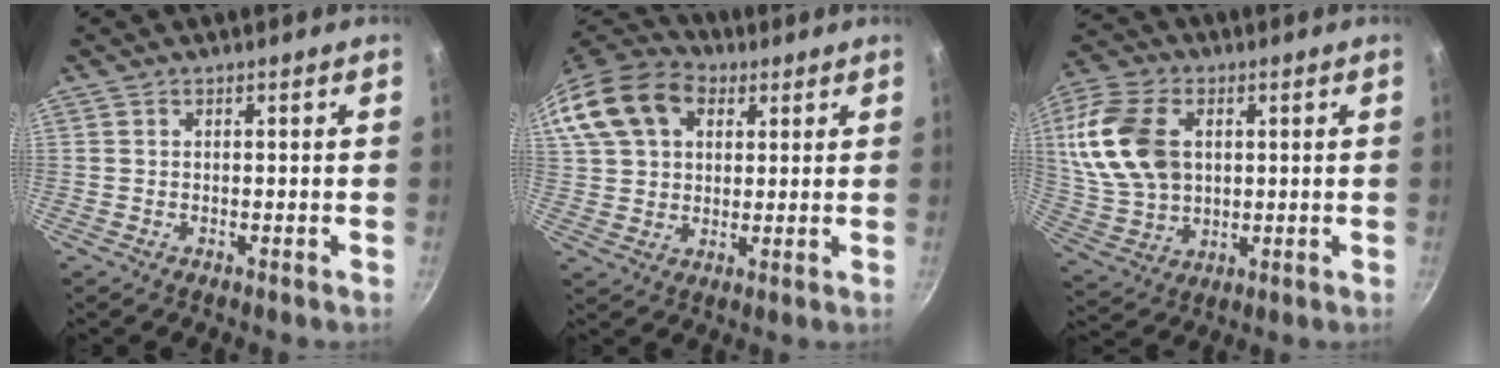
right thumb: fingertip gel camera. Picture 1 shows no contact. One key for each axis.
{"total": 18.5, "fx": 7.0, "fy": 13.2, "fz": 10.9, "tx": -0.219, "ty": 0.025, "tz": 0.116}
{"total": 17.8, "fx": 3.4, "fy": 12.3, "fz": 12.4, "tx": -0.237, "ty": 0.002, "tz": 0.072}